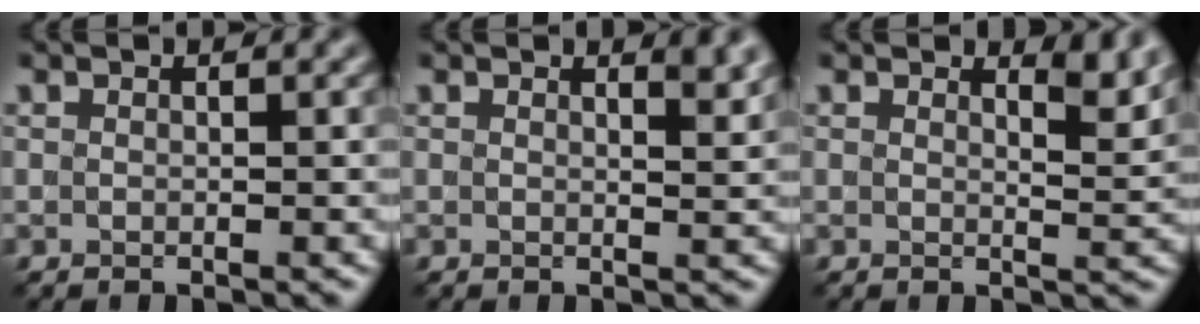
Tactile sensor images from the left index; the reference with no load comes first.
{"total": 2.2, "force": [1.5, 0.6, 1.4], "torque": [-0.005, 0.001, 0.019]}
{"total": 2.4, "force": [1.9, 0.5, 1.3], "torque": [-0.014, -0.009, 0.026]}